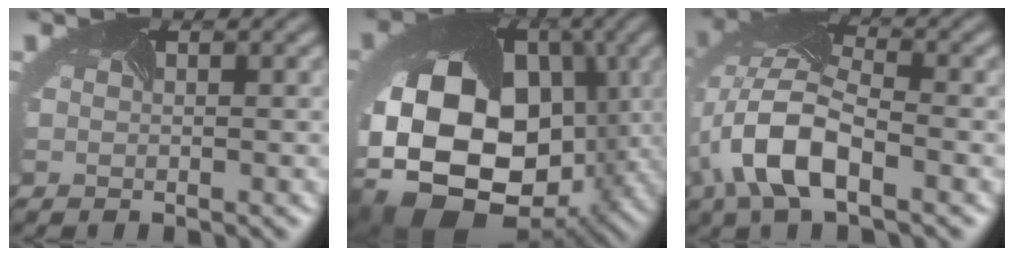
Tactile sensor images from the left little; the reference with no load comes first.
{"total": 18.7, "force": [-3.9, 13.2, 12.6], "torque": [-0.251, -0.038, -0.045]}
{"total": 8.7, "force": [-3.1, 4.0, 7.1], "torque": [-0.161, 0.003, -0.067]}